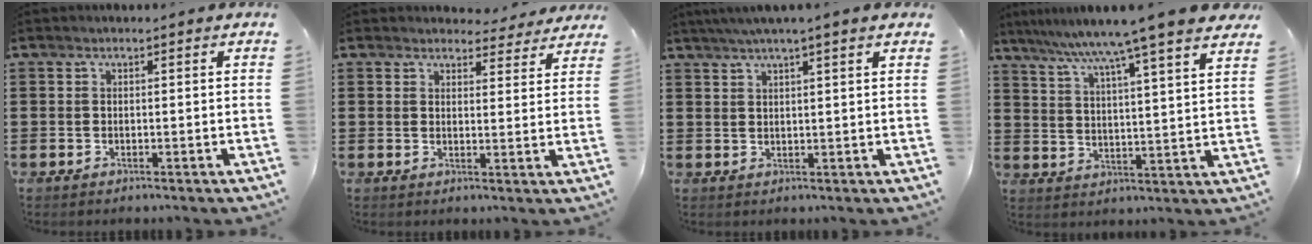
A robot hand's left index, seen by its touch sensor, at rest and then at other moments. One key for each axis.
{"total": 3.8, "fx": 3.6, "fy": 0.9, "fz": 0.6, "tx": -0.017, "ty": -0.015, "tz": 0.065}
{"total": 2.9, "fx": 2.2, "fy": -0.4, "fz": 1.9, "tx": -0.041, "ty": 0.002, "tz": 0.039}
{"total": 7.9, "fx": 6.8, "fy": -1.5, "fz": 3.8, "tx": -0.099, "ty": -0.043, "tz": 0.106}